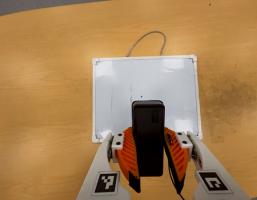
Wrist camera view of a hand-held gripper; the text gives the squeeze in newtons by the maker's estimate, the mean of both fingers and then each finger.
{"total": 9.0, "left": 7.6, "right": 10.4}